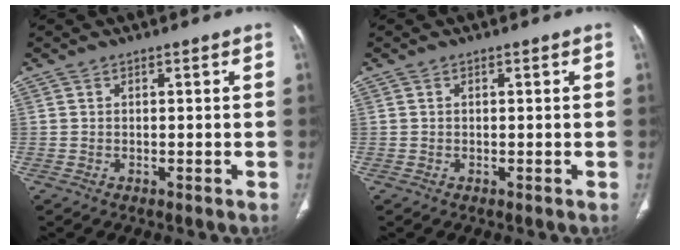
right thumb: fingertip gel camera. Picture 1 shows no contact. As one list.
[{"total": 0.0}]